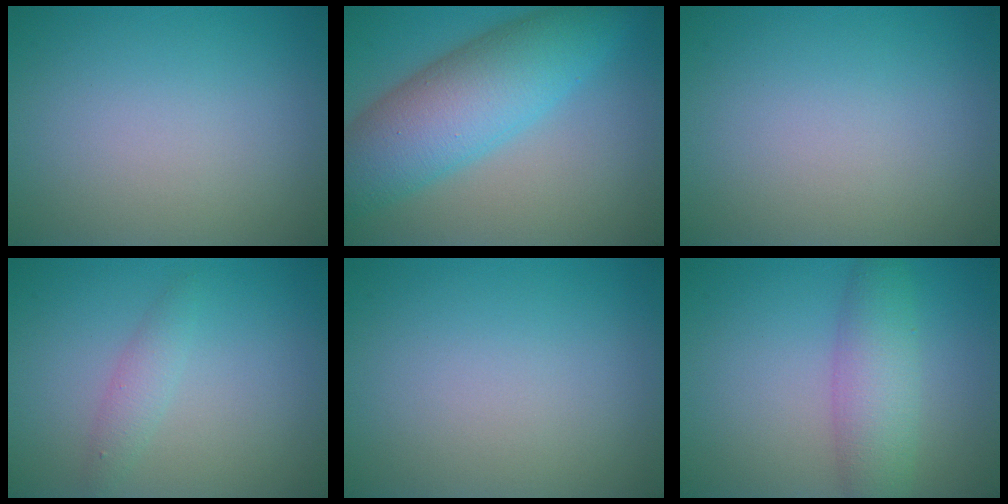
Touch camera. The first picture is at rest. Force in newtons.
{"total": 9.0, "press": 9.0, "slide": 0.1}
{"total": 0.0}
{"total": 1.6, "press": 1.6, "slide": 0.1}
{"total": 0.0}
{"total": 4.5, "press": 4.5, "slide": 0.0}